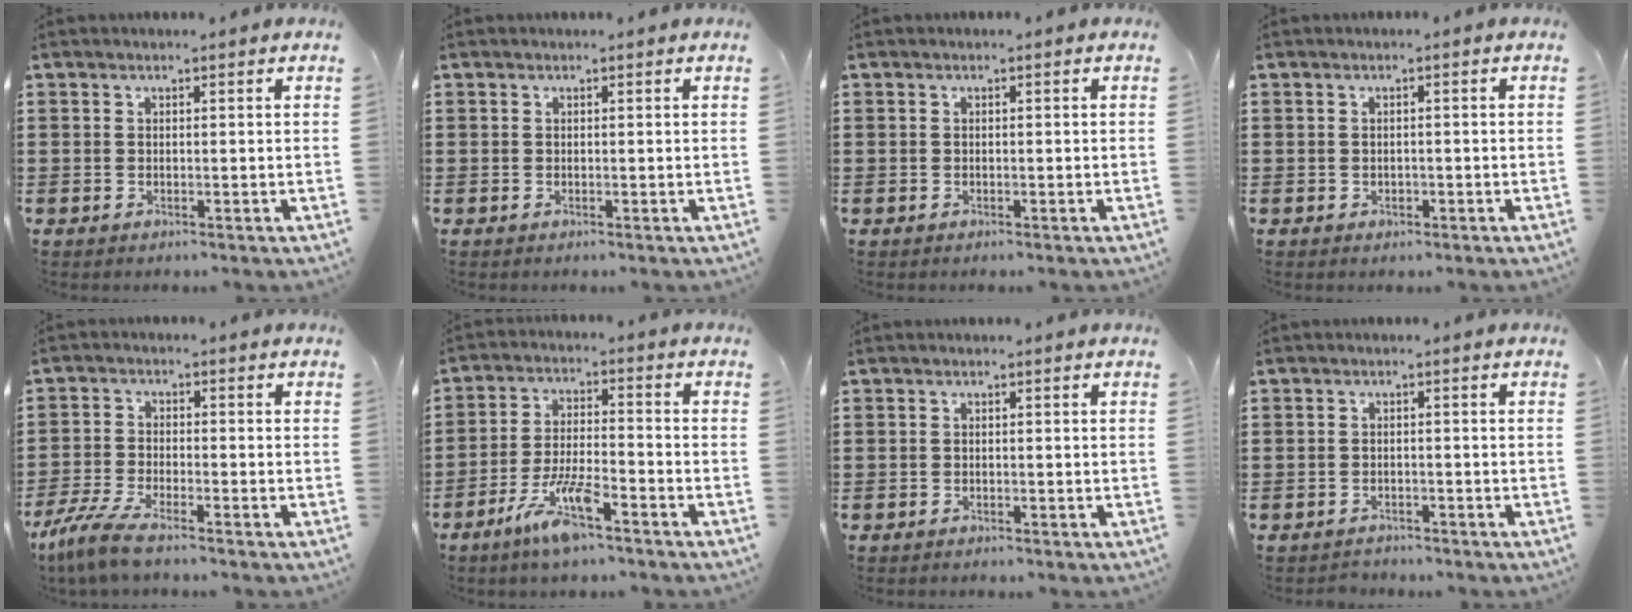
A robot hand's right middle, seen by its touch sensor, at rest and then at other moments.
{"total": 0.0}
{"total": 0.0}
{"total": 0.6, "force": [-0.1, 0.6, 0.2], "torque": [-0.006, 0.003, -0.002]}
{"total": 5.4, "force": [-4.6, 0.5, 2.8], "torque": [-0.081, -0.016, -0.095]}
{"total": 8.4, "force": [-5.5, 1.7, 6.1], "torque": [-0.128, -0.005, -0.102]}
{"total": 0.6, "force": [-0.6, 0.2, 0.1], "torque": [-0.002, 0.001, -0.013]}
{"total": 1.8, "force": [-1.7, 0.5, -0.2], "torque": [-0.001, 0.002, -0.040]}